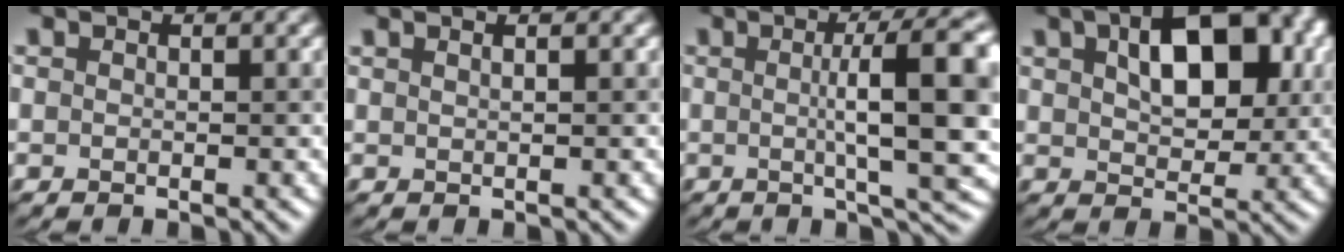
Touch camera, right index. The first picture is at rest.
{"total": 3.0, "force": [1.6, 1.6, 2.0], "torque": [-0.005, 0.019, -0.006]}
{"total": 11.2, "force": [1.1, 2.4, 10.9], "torque": [-0.121, 0.015, 0.012]}
{"total": 8.8, "force": [3.1, 4.7, 6.7], "torque": [-0.100, 0.018, 0.043]}